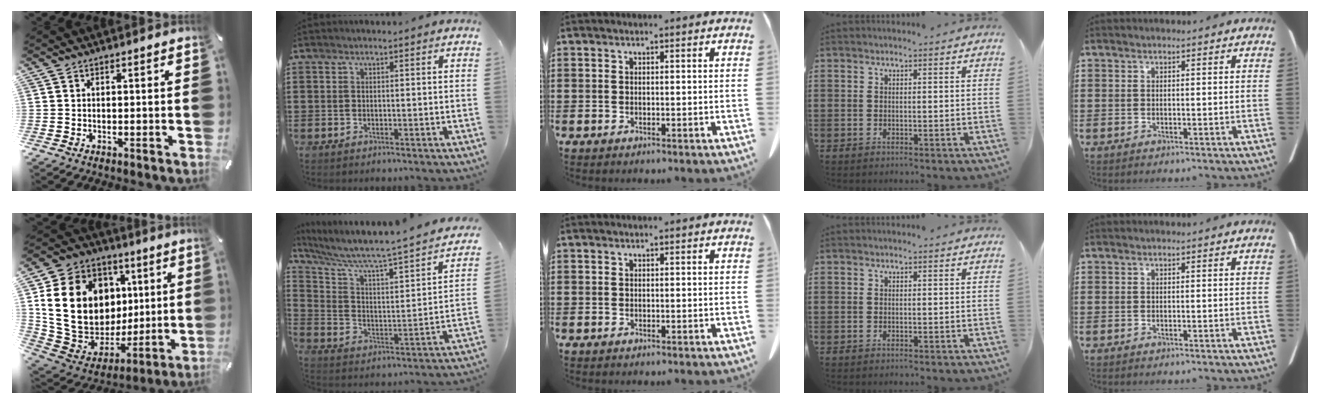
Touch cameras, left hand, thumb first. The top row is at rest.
{"thumb": {"total": 23.9, "force": [5.4, 18.8, 13.7], "torque": [-0.261, -0.030, 0.124]}, "index": {"total": 4.3, "force": [3.3, 0.6, 2.6], "torque": [-0.071, -0.040, 0.046]}}